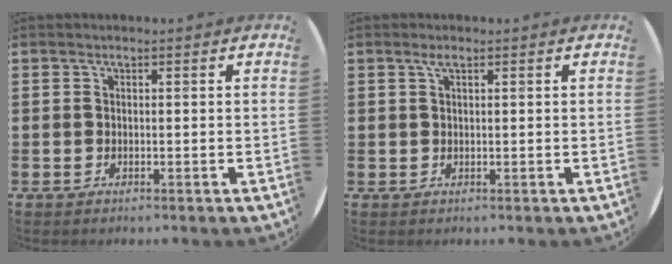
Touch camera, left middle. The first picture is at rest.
{"total": 1.1, "force": [0.6, 0.2, 0.9], "torque": [-0.018, 0.004, 0.009]}